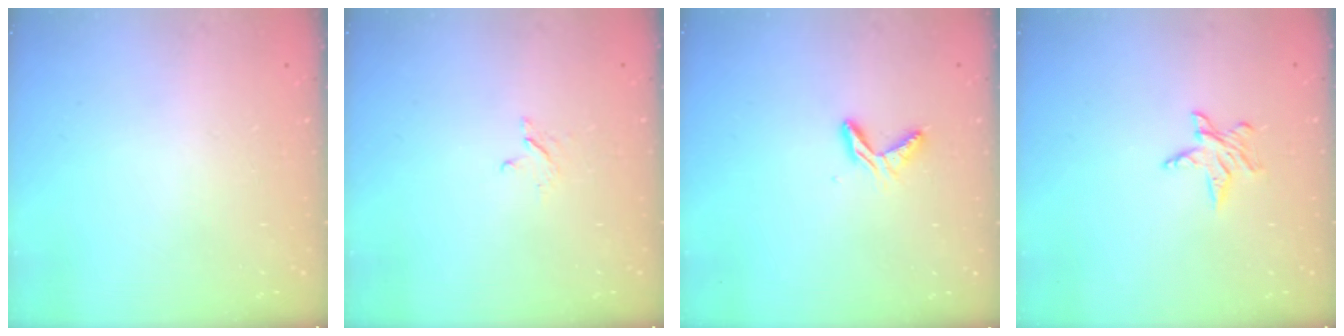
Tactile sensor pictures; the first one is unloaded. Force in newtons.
{"total": 2.6, "press": 2.6, "slide": 0.3}
{"total": 5.5, "press": 5.4, "slide": 0.5}
{"total": 4.4, "press": 4.3, "slide": 0.5}